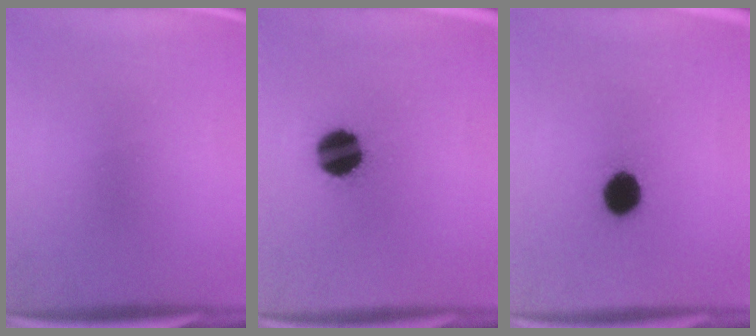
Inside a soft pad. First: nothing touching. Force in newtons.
{"total": 12.2}
{"total": 8.0}